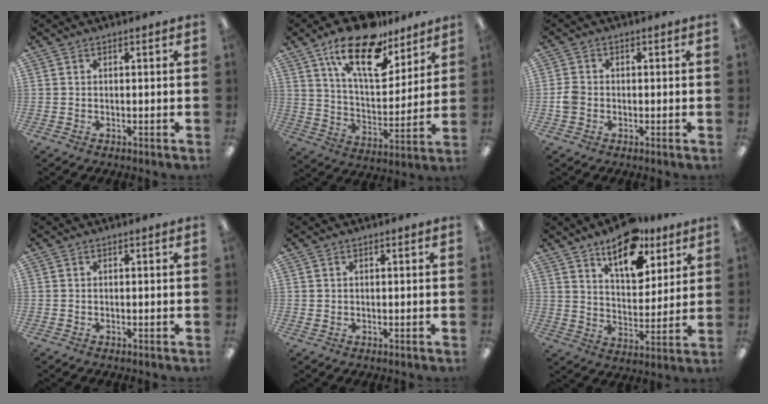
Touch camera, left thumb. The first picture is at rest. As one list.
[{"total": 20.4, "force": [13.4, 8.8, 12.5], "torque": [-0.209, -0.068, 0.230]}, {"total": 3.1, "force": [-0.6, 2.6, 1.6], "torque": [-0.026, 0.008, -0.009]}, {"total": 0.0}, {"total": 0.8, "force": [0.5, 0.6, 0.2], "torque": [-0.006, 0.002, 0.010]}, {"total": 14.9, "force": [10.1, 7.2, 8.3], "torque": [-0.116, -0.054, 0.174]}]